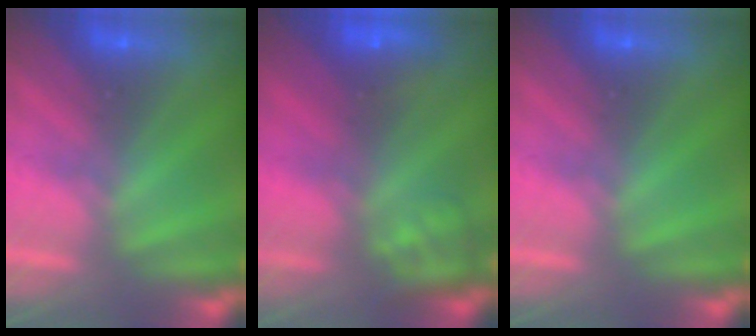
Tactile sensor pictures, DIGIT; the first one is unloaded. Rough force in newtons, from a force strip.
{"total": 7.3}
{"total": 0.0}